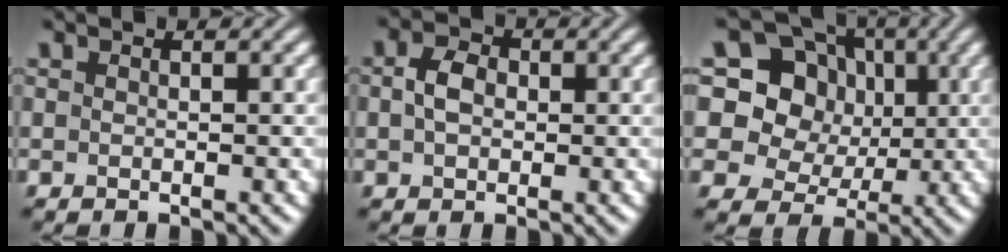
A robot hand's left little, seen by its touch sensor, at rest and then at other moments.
{"total": 3.0, "force": [0.2, 2.2, 2.0], "torque": [-0.045, 0.005, -0.002]}
{"total": 14.1, "force": [4.6, 12.1, 5.6], "torque": [-0.131, 0.038, 0.076]}